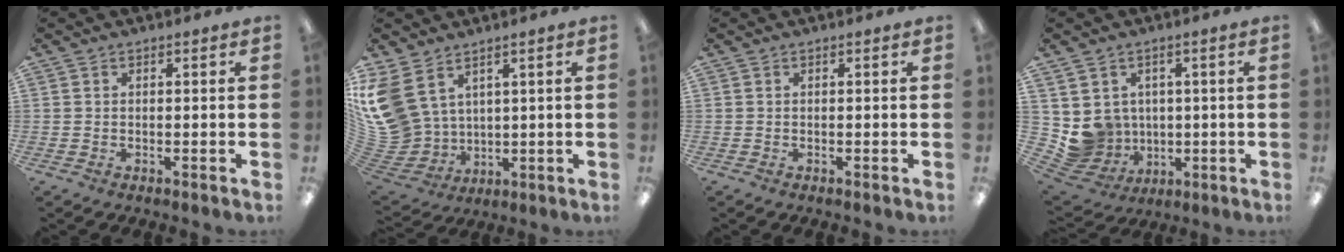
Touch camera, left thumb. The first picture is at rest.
{"total": 14.0, "force": [6.4, 10.2, 7.1], "torque": [-0.200, -0.035, 0.131]}
{"total": 0.0}
{"total": 7.3, "force": [1.3, 7.1, 0.7], "torque": [-0.050, -0.021, 0.039]}